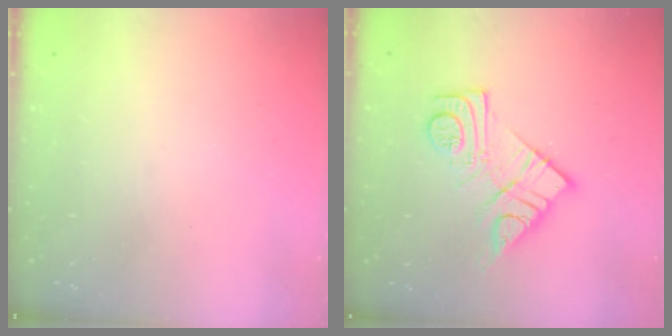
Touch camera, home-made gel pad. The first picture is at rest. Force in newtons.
{"total": 14.0, "press": 14.0, "slide": 0.9}